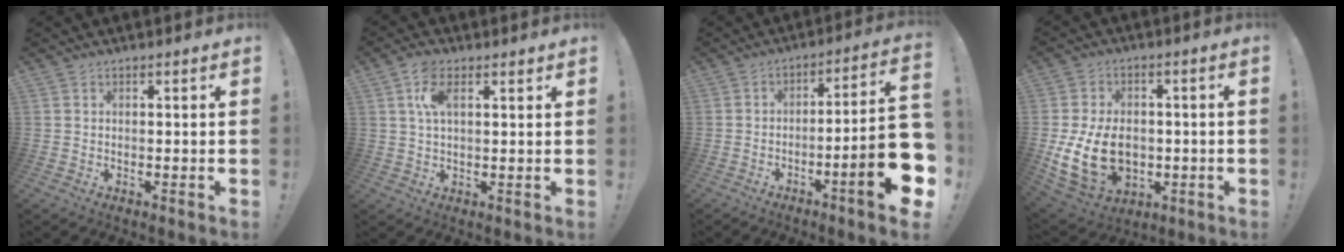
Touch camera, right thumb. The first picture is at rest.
{"total": 7.1, "force": [2.8, 3.3, 5.6], "torque": [-0.104, 0.004, 0.051]}
{"total": 18.3, "force": [-5.3, 2.4, 17.3], "torque": [-0.247, 0.014, -0.078]}
{"total": 15.8, "force": [-2.4, 11.5, 10.6], "torque": [-0.182, 0.007, -0.030]}